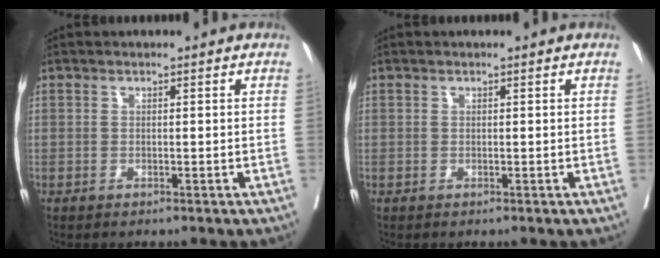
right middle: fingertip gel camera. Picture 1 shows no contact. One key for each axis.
{"total": 0.0}